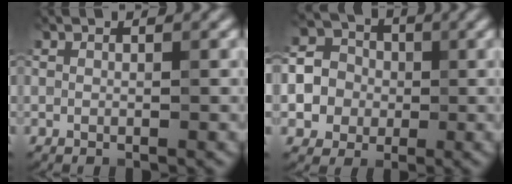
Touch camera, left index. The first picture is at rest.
{"total": 6.1, "force": [-0.6, 5.6, 2.2], "torque": [-0.040, 0.020, -0.032]}